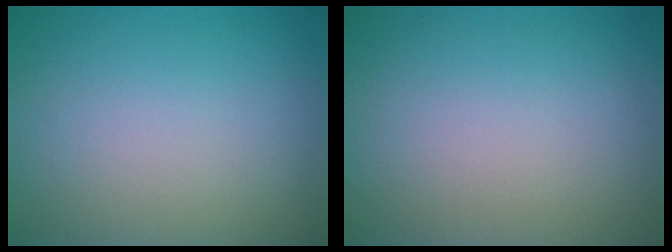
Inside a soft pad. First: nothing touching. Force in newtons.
{"total": 0.0}